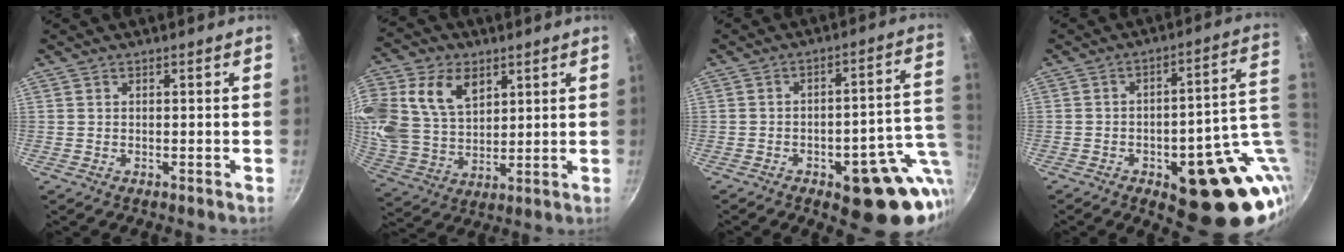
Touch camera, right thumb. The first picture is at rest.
{"total": 19.4, "force": [7.4, 13.5, 11.7], "torque": [-0.252, -0.004, 0.148]}
{"total": 17.9, "force": [-4.8, 7.5, 15.5], "torque": [-0.136, 0.020, -0.057]}
{"total": 22.6, "force": [-4.4, 9.6, 20.0], "torque": [-0.185, 0.011, -0.046]}